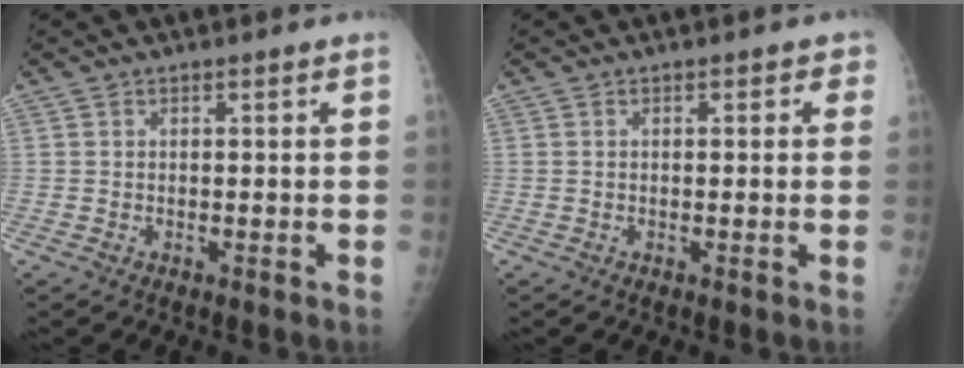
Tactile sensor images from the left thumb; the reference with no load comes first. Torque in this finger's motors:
{"motor_torque": [-0.29, 0.32, -0.23, -0.26, 0.02]}